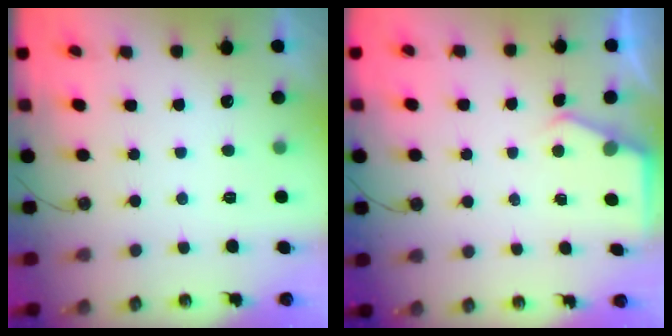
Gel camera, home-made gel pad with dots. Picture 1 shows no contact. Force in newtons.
{"total": 2.9, "press": 2.9, "slide": 0.5}